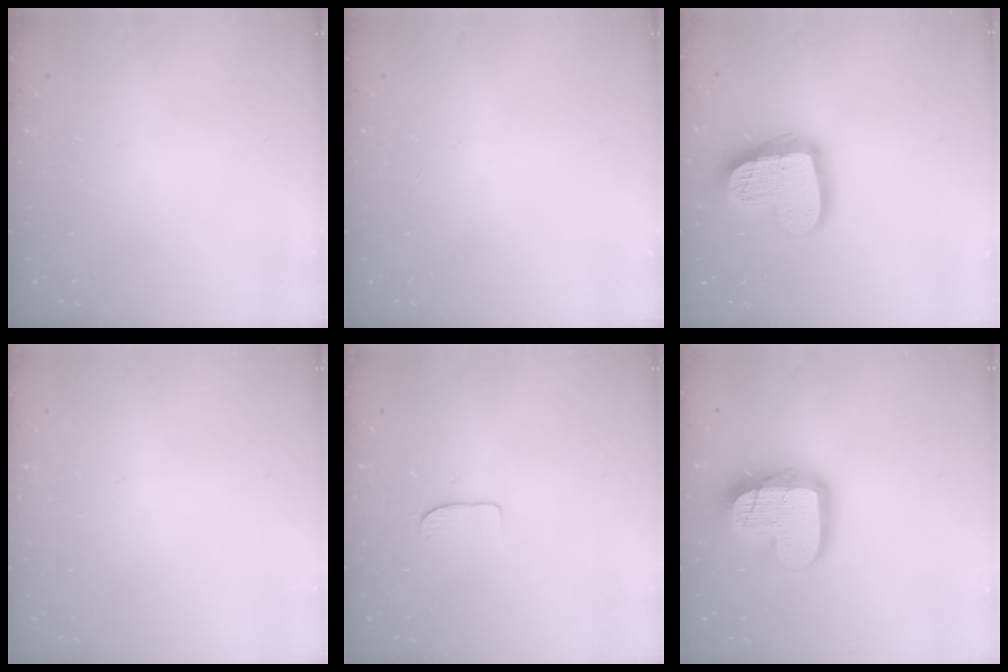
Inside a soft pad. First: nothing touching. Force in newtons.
{"total": 0.0}
{"total": 18.9, "press": 18.8, "slide": 1.7}
{"total": 0.0}
{"total": 4.9, "press": 4.9, "slide": 0.3}
{"total": 16.9, "press": 16.9, "slide": 1.4}